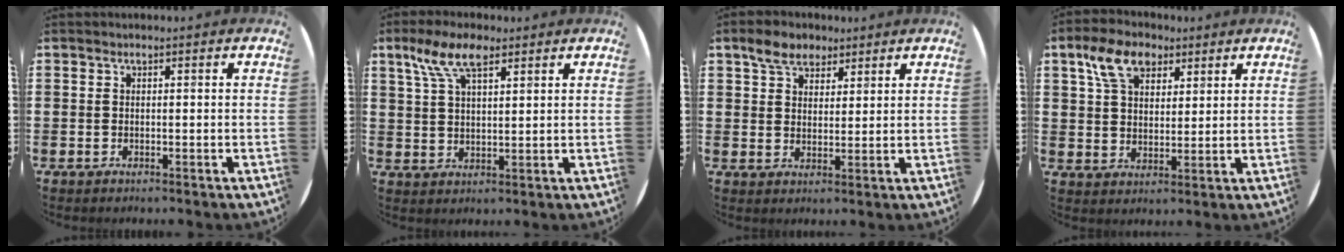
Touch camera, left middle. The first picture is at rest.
{"total": 6.9, "force": [4.3, 2.8, 4.6], "torque": [-0.101, 0.008, 0.076]}
{"total": 4.6, "force": [3.5, 2.7, 1.2], "torque": [-0.027, 0.007, 0.064]}
{"total": 7.4, "force": [4.6, 4.5, 3.5], "torque": [-0.071, 0.007, 0.084]}